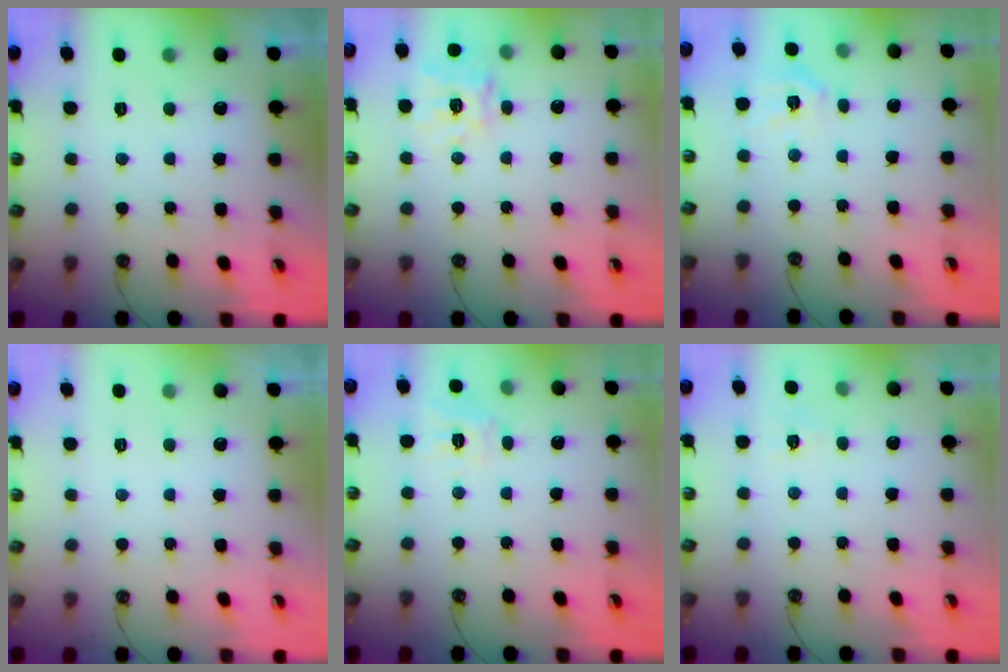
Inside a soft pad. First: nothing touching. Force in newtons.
{"total": 13.5, "press": 13.4, "slide": 1.6}
{"total": 6.9, "press": 6.9, "slide": 0.7}
{"total": 0.0}
{"total": 5.8, "press": 5.8, "slide": 0.6}
{"total": 4.5, "press": 4.5, "slide": 0.6}